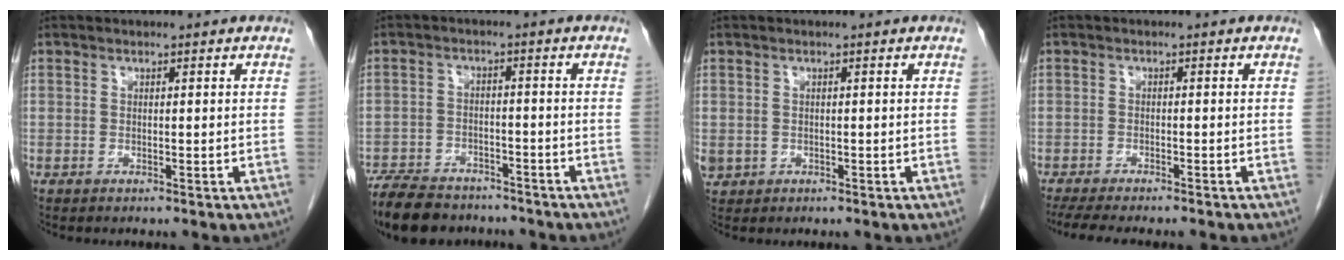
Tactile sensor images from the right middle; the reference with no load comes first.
{"total": 12.0, "force": [-10.0, 4.8, 4.7], "torque": [-0.092, -0.007, -0.154]}
{"total": 1.9, "force": [-0.3, 1.8, 0.6], "torque": [-0.013, 0.002, 0.006]}
{"total": 9.9, "force": [-8.4, 1.4, 5.1], "torque": [-0.067, -0.009, -0.118]}